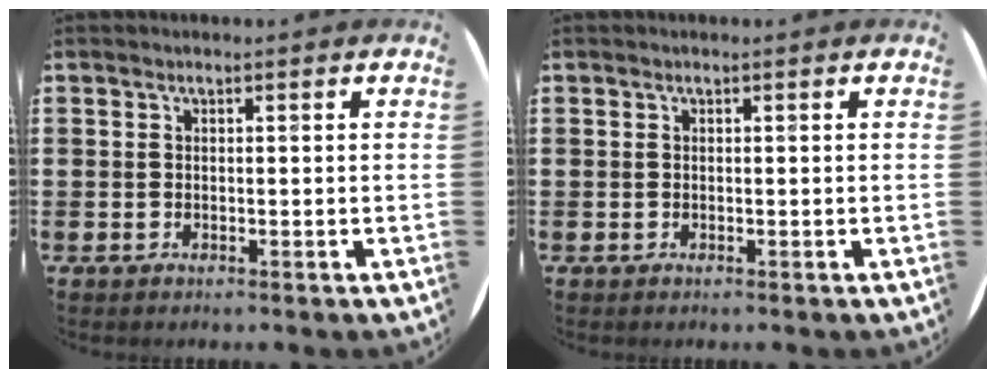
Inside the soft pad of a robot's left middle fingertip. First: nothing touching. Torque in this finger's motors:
{"motor_torque": [0.00, 0.00, 0.00, 0.00]}